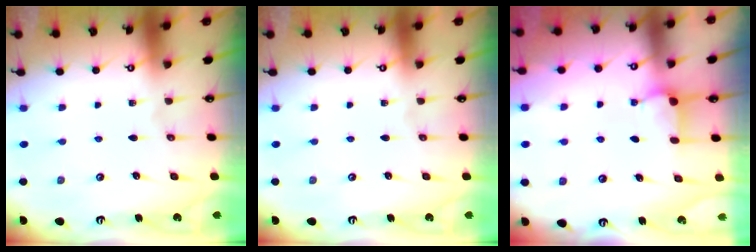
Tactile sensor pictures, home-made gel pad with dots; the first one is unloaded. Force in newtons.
{"total": 0.0}
{"total": 3.7, "press": 3.7, "slide": 0.1}